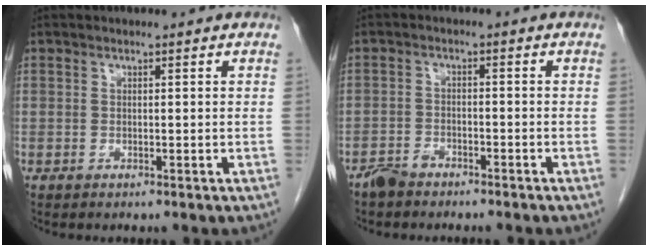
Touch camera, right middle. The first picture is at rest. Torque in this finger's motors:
{"motor_torque": [-0.05, -0.23, -0.07, -0.01]}